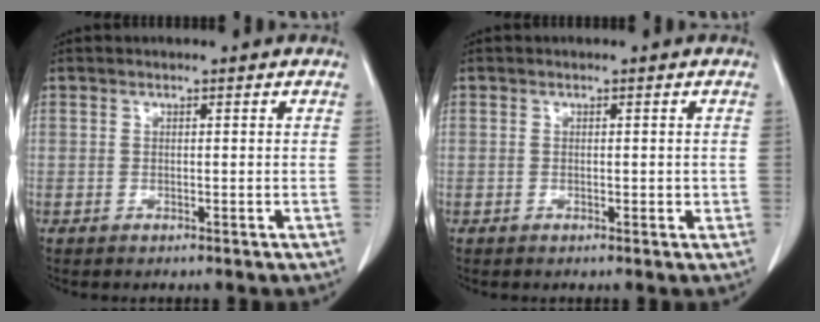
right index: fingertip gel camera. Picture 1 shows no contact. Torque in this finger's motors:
{"motor_torque": [0.16, 0.33, 0.09, 0.05]}